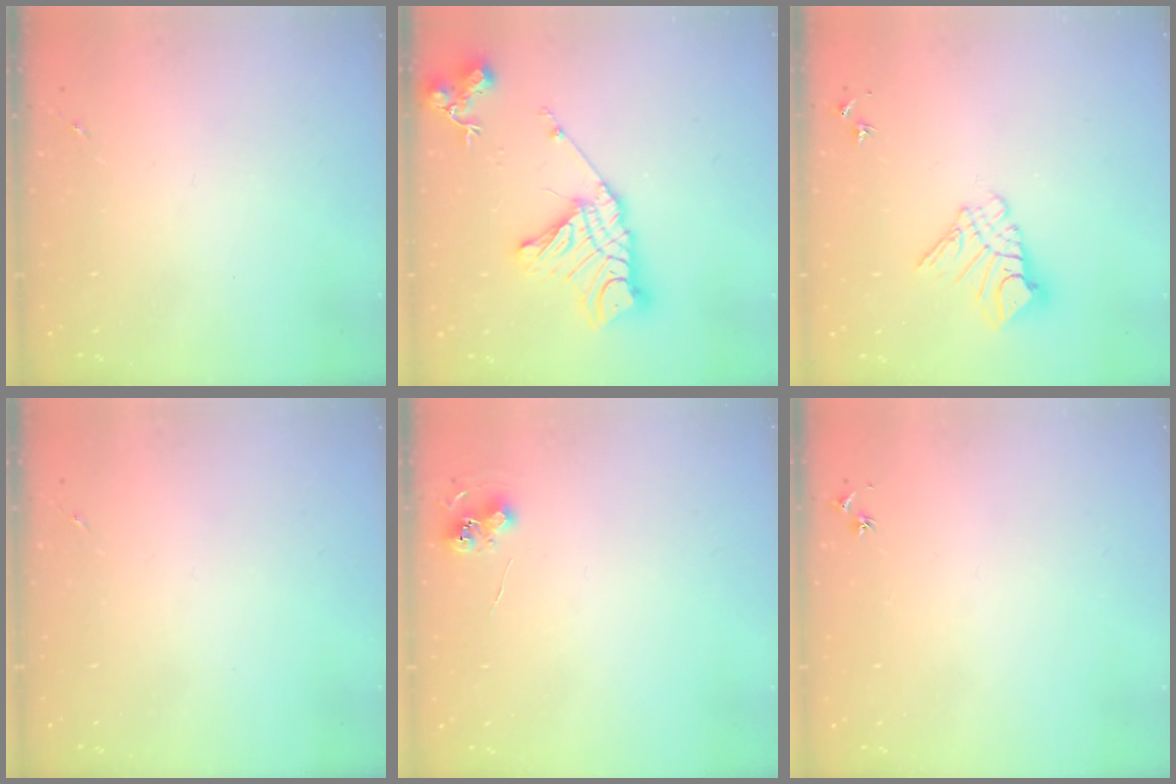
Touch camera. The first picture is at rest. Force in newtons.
{"total": 19.1, "press": 19.0, "slide": 1.8}
{"total": 10.6, "press": 10.5, "slide": 1.1}
{"total": 0.0}
{"total": 6.2, "press": 6.2, "slide": 0.5}
{"total": 3.0, "press": 2.9, "slide": 0.4}